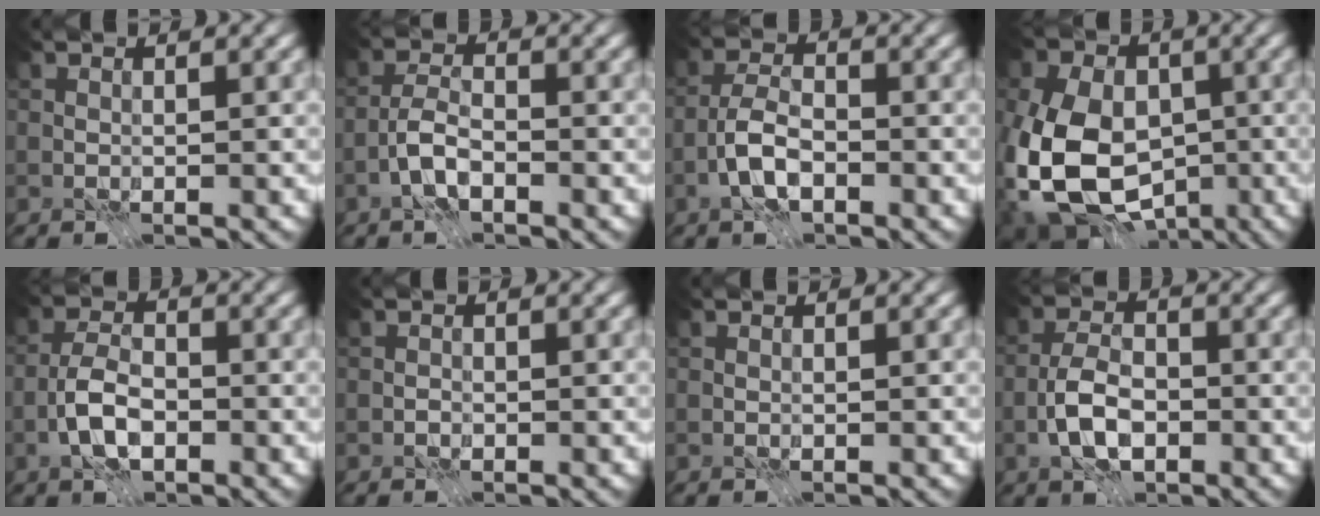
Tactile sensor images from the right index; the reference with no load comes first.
{"total": 3.1, "force": [-2.2, 1.1, 2.0], "torque": [-0.038, 0.005, -0.051]}
{"total": 3.9, "force": [-2.3, 1.6, 2.8], "torque": [-0.051, 0.006, -0.053]}
{"total": 15.5, "force": [-3.6, 11.7, 9.6], "torque": [-0.190, -0.015, -0.079]}
{"total": 4.3, "force": [-2.3, 2.0, 3.0], "torque": [-0.058, 0.005, -0.051]}
{"total": 0.7, "force": [-0.5, 0.5, 0.1], "torque": [-0.003, 0.000, -0.010]}
{"total": 0.0}
{"total": 4.7, "force": [-2.2, 2.4, 3.4], "torque": [-0.063, 0.003, -0.050]}